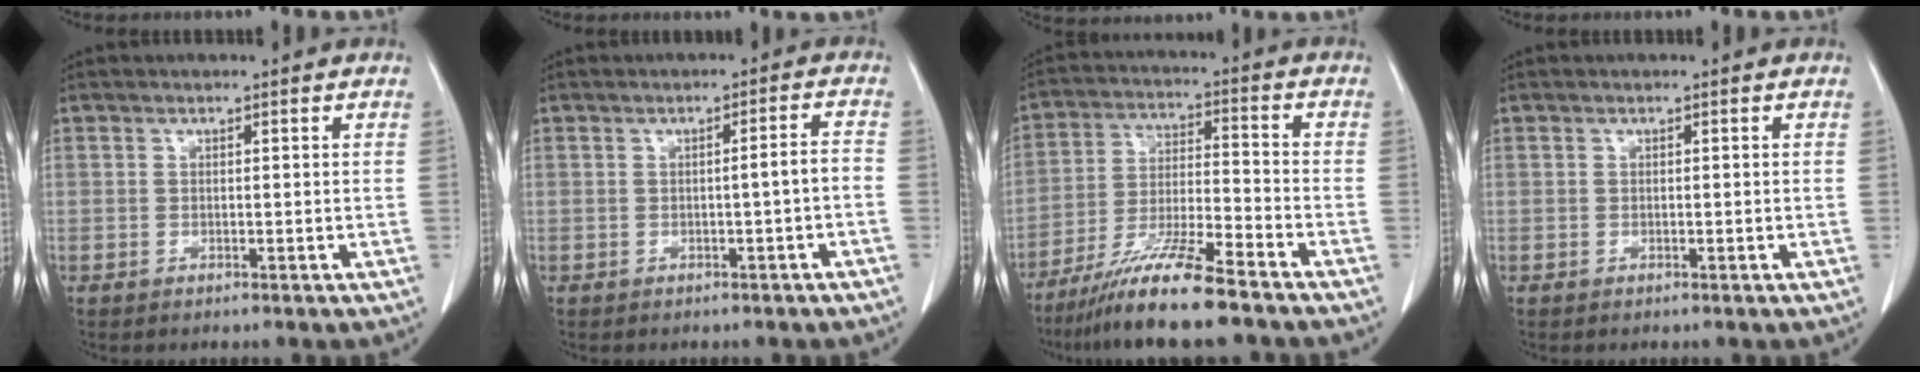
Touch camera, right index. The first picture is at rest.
{"total": 2.5, "force": [-0.9, -0.1, 2.3], "torque": [-0.030, 0.003, -0.014]}
{"total": 12.3, "force": [-9.5, 0.1, 7.8], "torque": [-0.144, -0.025, -0.172]}
{"total": 0.0}